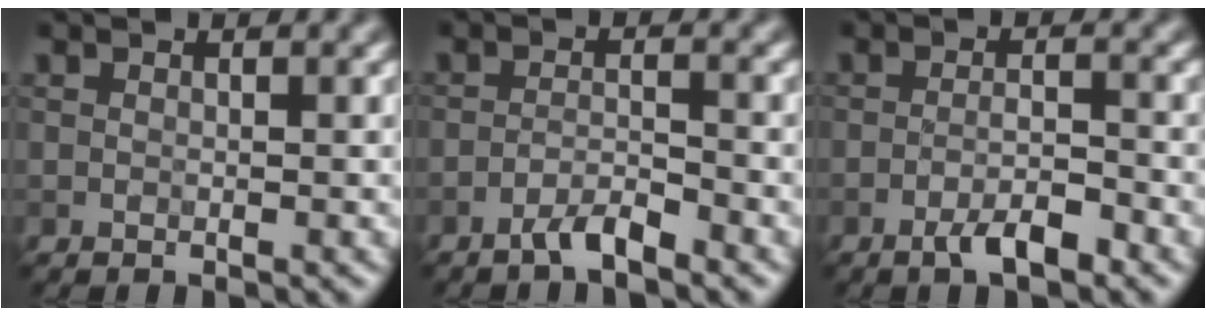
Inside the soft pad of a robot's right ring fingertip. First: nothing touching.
{"total": 2.3, "force": [-1.8, 0.3, 1.3], "torque": [-0.023, 0.007, -0.038]}
{"total": 3.0, "force": [-1.9, 0.6, 2.3], "torque": [-0.041, 0.003, -0.038]}